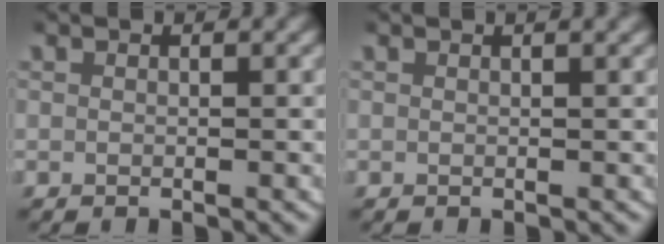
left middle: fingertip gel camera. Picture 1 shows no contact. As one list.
[{"total": 0.9, "force": [0.6, 0.0, 0.7], "torque": [-0.005, 0.006, 0.008]}]